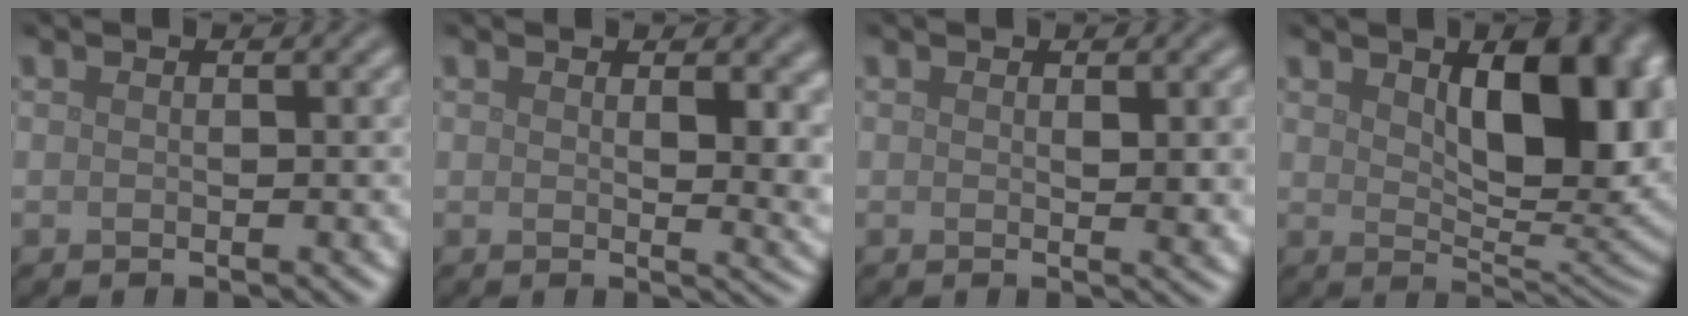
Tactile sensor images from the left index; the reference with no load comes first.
{"total": 3.8, "force": [1.3, 1.6, 3.2], "torque": [-0.038, -0.011, 0.026]}
{"total": 1.9, "force": [0.3, 0.4, 1.8], "torque": [-0.025, -0.003, 0.004]}
{"total": 11.3, "force": [2.8, 5.7, 9.4], "torque": [-0.121, -0.005, 0.052]}